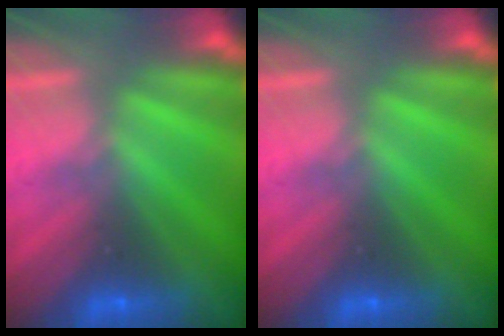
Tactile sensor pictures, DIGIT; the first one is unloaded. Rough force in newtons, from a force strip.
{"total": 0.0}